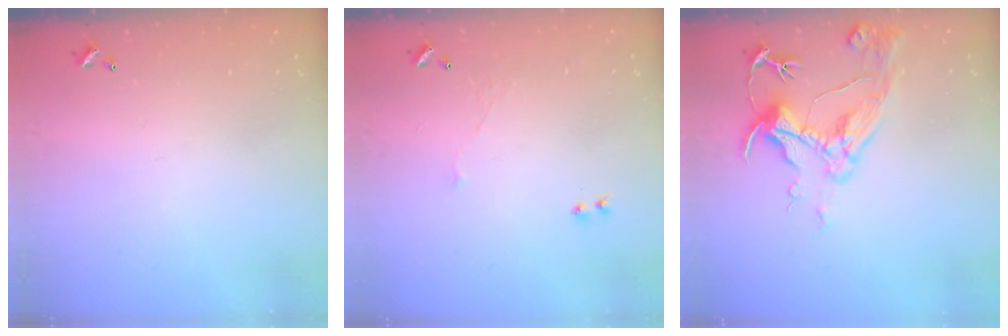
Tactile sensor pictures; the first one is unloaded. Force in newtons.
{"total": 2.4, "press": 2.3, "slide": 0.6}
{"total": 9.6, "press": 9.5, "slide": 1.5}